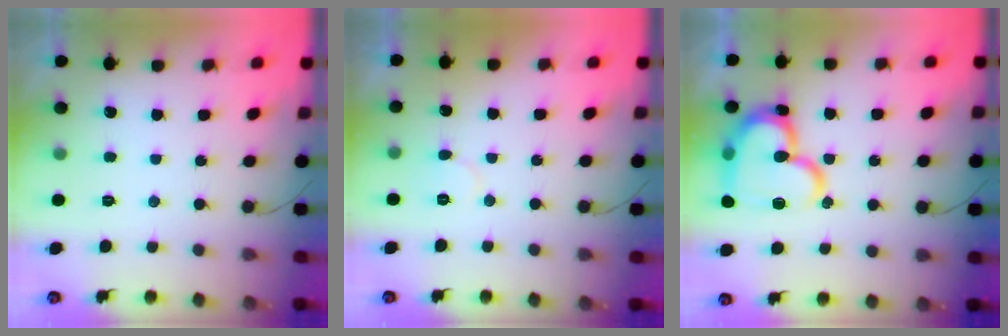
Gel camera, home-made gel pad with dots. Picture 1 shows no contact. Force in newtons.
{"total": 3.9, "press": 3.8, "slide": 0.5}
{"total": 21.9, "press": 21.8, "slide": 2.1}